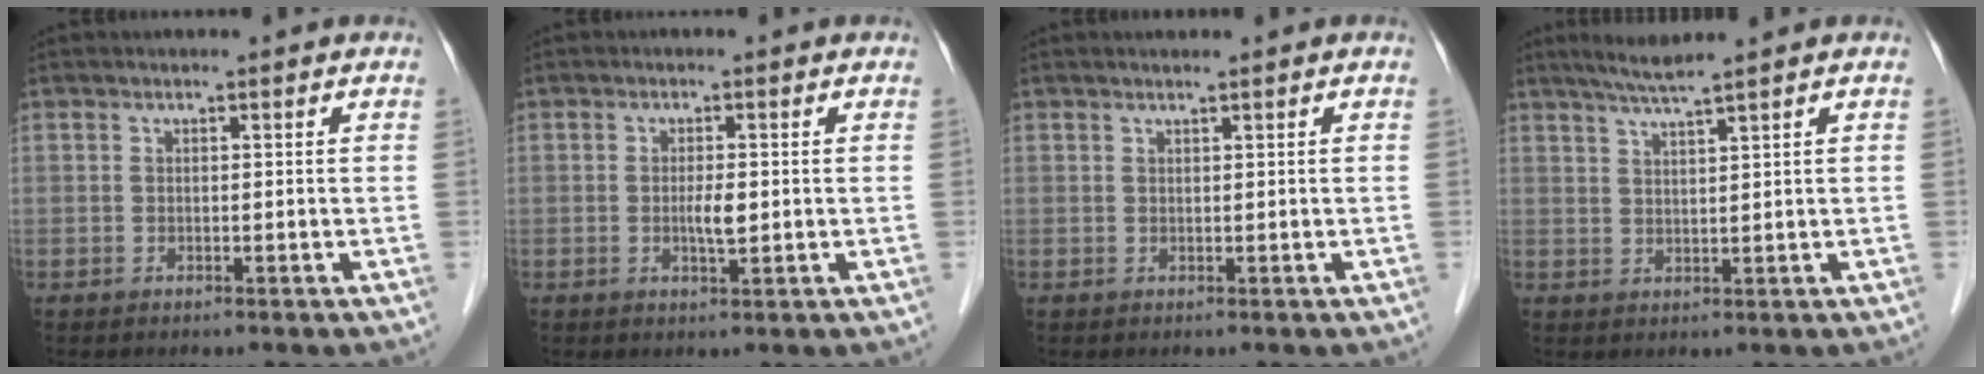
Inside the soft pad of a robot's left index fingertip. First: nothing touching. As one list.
[{"total": 2.3, "force": [-0.1, 0.4, 2.2], "torque": [-0.042, -0.001, -0.001]}, {"total": 0.7, "force": [0.7, -0.1, 0.3], "torque": [-0.009, 0.004, 0.014]}, {"total": 3.9, "force": [3.2, -1.0, 2.0], "torque": [-0.043, -0.002, 0.064]}]